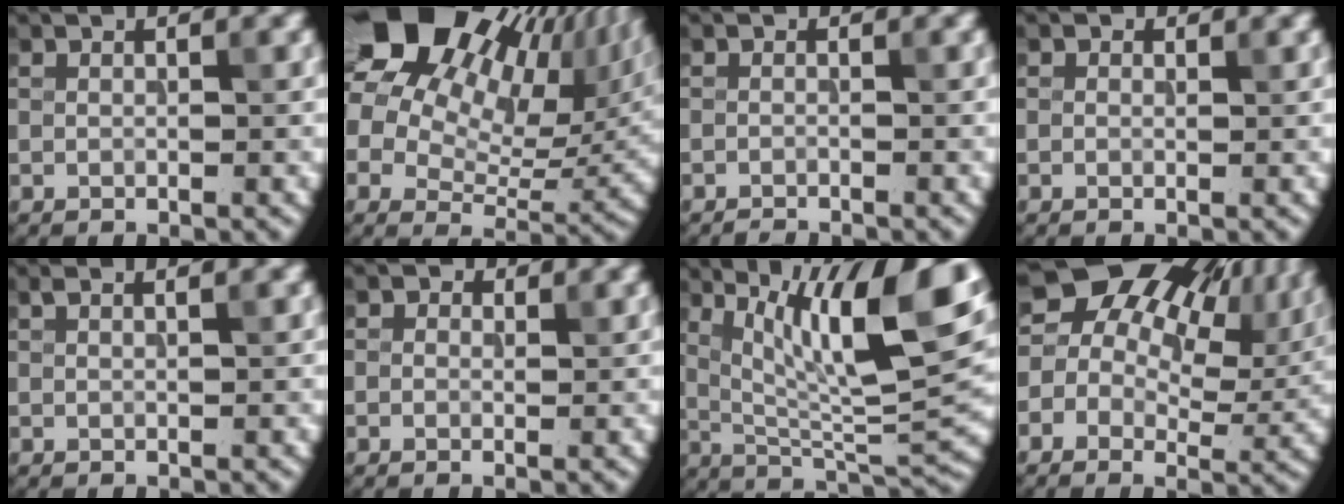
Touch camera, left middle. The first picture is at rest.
{"total": 20.6, "force": [10.2, 12.5, 12.7], "torque": [-0.236, 0.058, 0.178]}
{"total": 1.1, "force": [-1.1, 0.1, 0.1], "torque": [0.001, -0.006, -0.022]}
{"total": 0.5, "force": [0.2, 0.4, 0.2], "torque": [-0.001, -0.005, -0.002]}
{"total": 1.4, "force": [1.0, 0.4, 0.9], "torque": [-0.010, 0.001, 0.008]}
{"total": 1.3, "force": [0.6, 1.0, 0.5], "torque": [-0.005, -0.003, -0.002]}
{"total": 12.6, "force": [5.0, 3.4, 11.0], "torque": [-0.171, 0.001, 0.086]}
{"total": 17.1, "force": [6.6, 11.6, 10.7], "torque": [-0.190, 0.043, 0.094]}